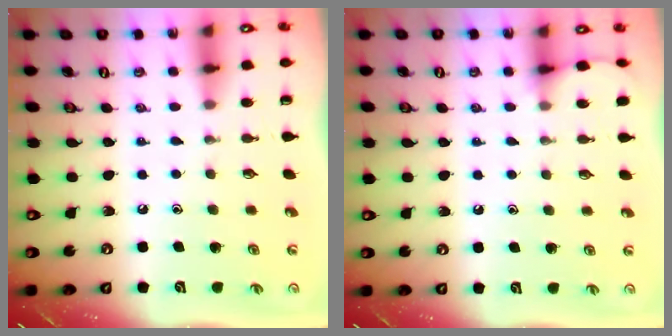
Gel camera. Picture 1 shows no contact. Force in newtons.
{"total": 3.8, "press": 3.8, "slide": 0.5}